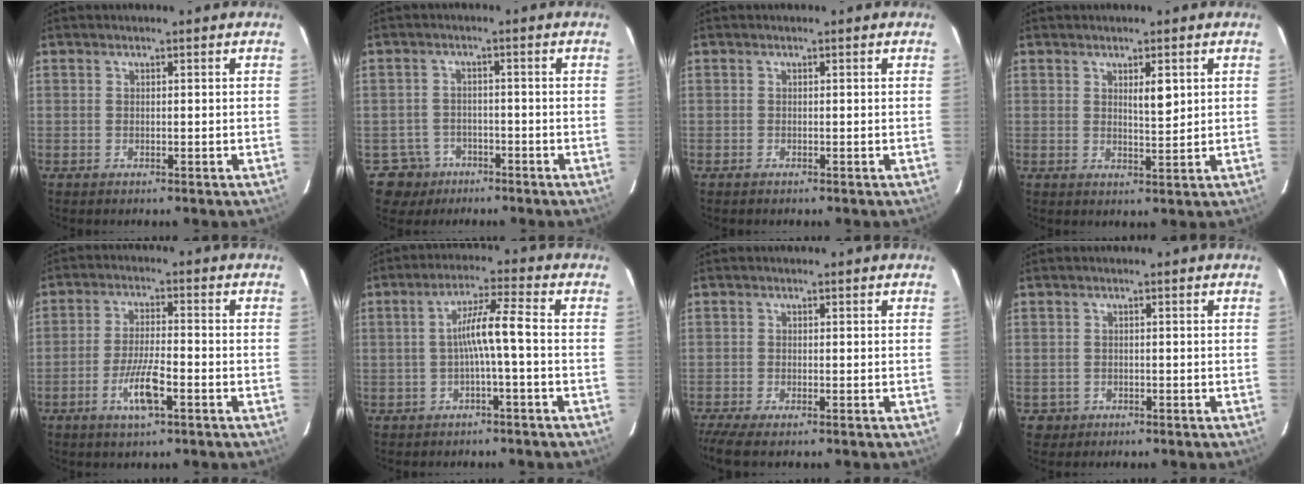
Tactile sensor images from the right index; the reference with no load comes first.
{"total": 5.2, "force": [-2.8, 4.4, -0.7], "torque": [0.012, 0.011, -0.041]}
{"total": 0.0}
{"total": 3.0, "force": [1.2, 0.7, 2.7], "torque": [-0.044, -0.005, 0.020]}
{"total": 6.8, "force": [-3.0, 1.0, 6.0], "torque": [-0.115, -0.006, -0.053]}
{"total": 6.0, "force": [-0.6, -0.2, 6.0], "torque": [-0.109, 0.021, -0.011]}
{"total": 4.5, "force": [-3.3, 0.8, 3.0], "torque": [-0.057, -0.005, -0.060]}
{"total": 2.0, "force": [-0.7, 1.9, -0.2], "torque": [0.002, 0.008, -0.008]}